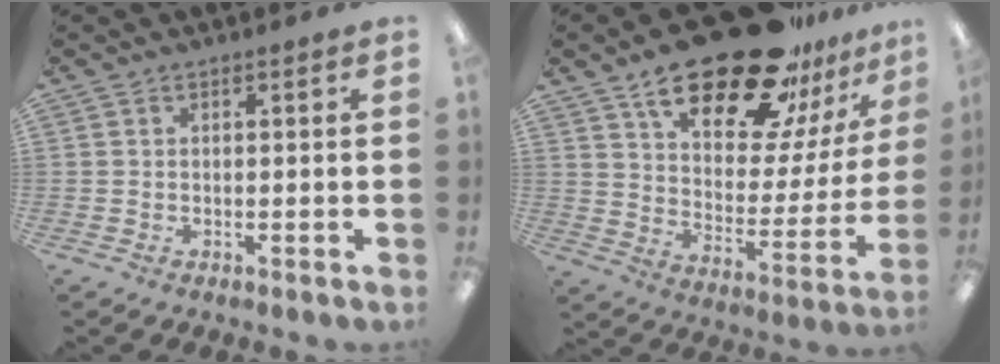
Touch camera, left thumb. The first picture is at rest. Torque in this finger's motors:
{"motor_torque": [0.70, 0.85, 1.11, -1.66, 0.14]}